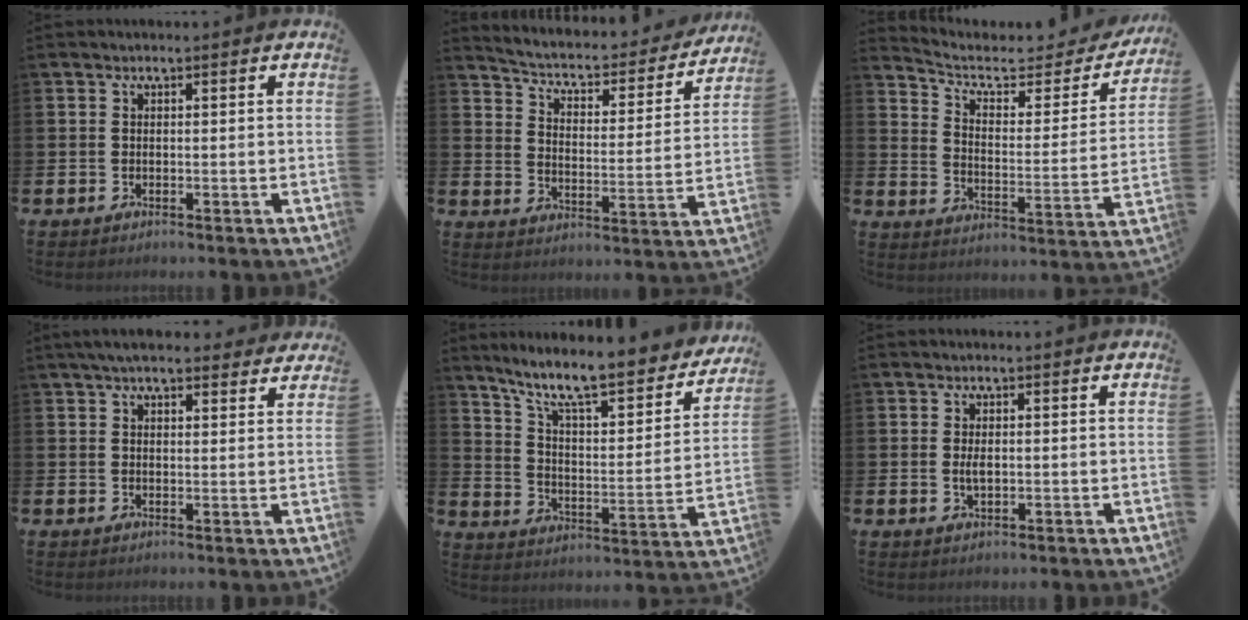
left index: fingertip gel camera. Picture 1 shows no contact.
{"total": 4.8, "force": [4.3, 1.5, 1.5], "torque": [-0.048, -0.039, 0.062]}
{"total": 7.0, "force": [5.8, 2.7, 2.8], "torque": [-0.078, -0.039, 0.092]}
{"total": 4.4, "force": [4.0, 1.2, 1.6], "torque": [-0.038, -0.008, 0.073]}
{"total": 10.5, "force": [9.0, 2.0, 5.0], "torque": [-0.122, -0.065, 0.149]}
{"total": 1.7, "force": [0.1, 0.8, 1.5], "torque": [-0.024, 0.001, 0.000]}